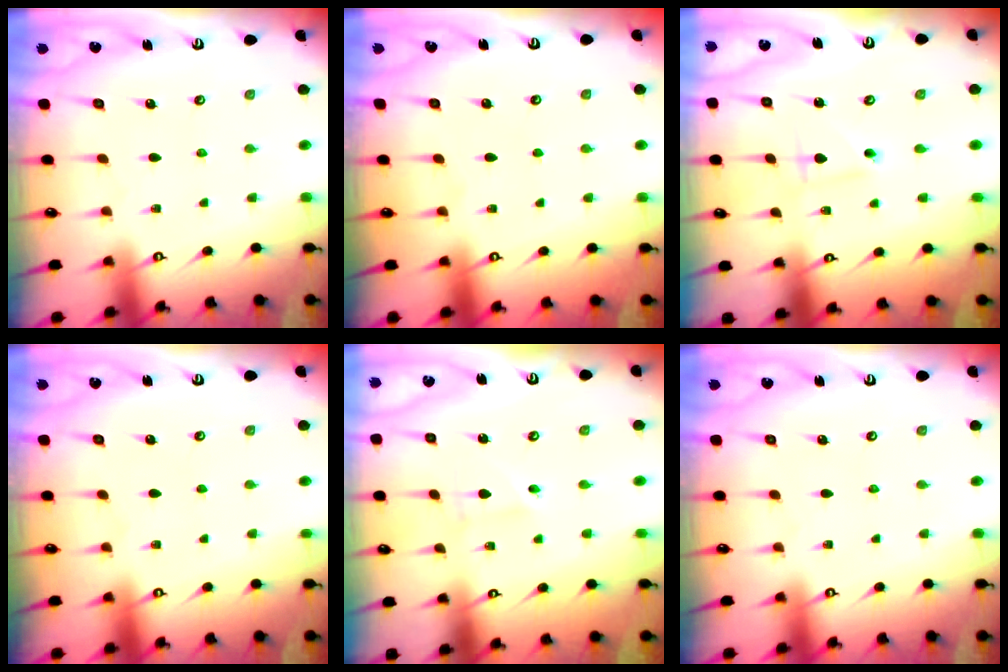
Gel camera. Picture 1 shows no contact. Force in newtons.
{"total": 0.0}
{"total": 1.4, "press": 1.3, "slide": 0.1}
{"total": 0.0}
{"total": 1.4, "press": 1.4, "slide": 0.1}
{"total": 0.0}